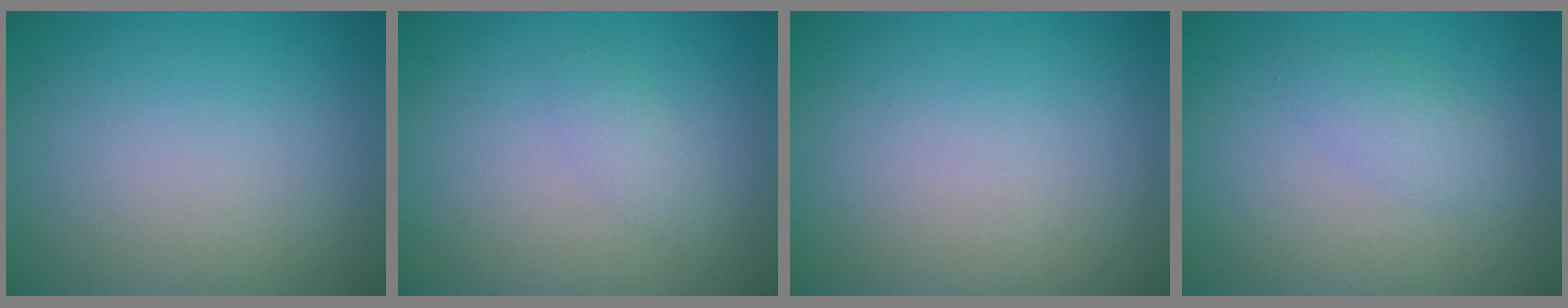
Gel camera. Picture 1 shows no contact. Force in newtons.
{"total": 1.1, "press": 1.1, "slide": 0.0}
{"total": 0.0}
{"total": 1.7, "press": 1.7, "slide": 0.0}